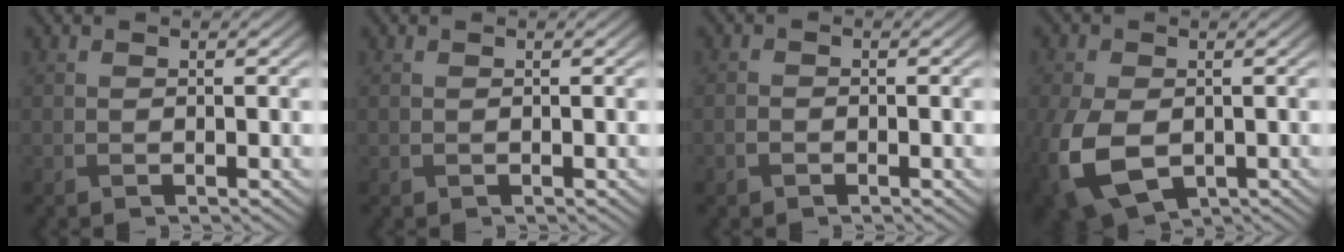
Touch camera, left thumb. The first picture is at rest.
{"total": 0.0}
{"total": 1.3, "force": [-0.8, 0.8, 0.5], "torque": [-0.014, 0.000, -0.017]}
{"total": 10.3, "force": [-2.9, 6.7, 7.3], "torque": [-0.206, -0.038, -0.042]}